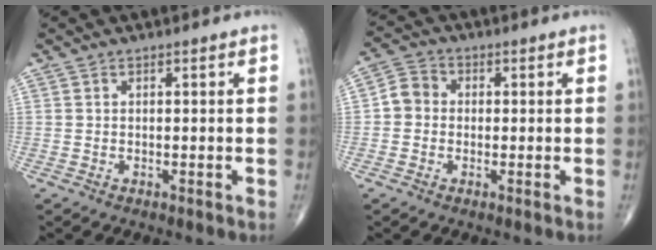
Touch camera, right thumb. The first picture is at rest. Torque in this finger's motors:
{"motor_torque": [-0.12, 0.13, 0.08, -0.01, 0.00]}